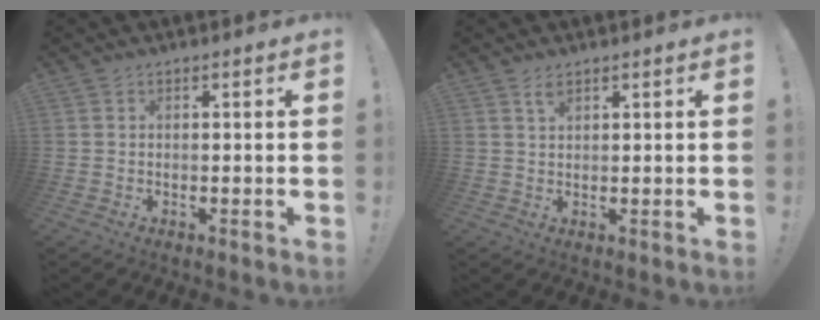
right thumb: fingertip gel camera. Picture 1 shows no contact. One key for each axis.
{"total": 2.2, "fx": 1.4, "fy": 0.7, "fz": 1.6, "tx": -0.024, "ty": -0.004, "tz": 0.023}